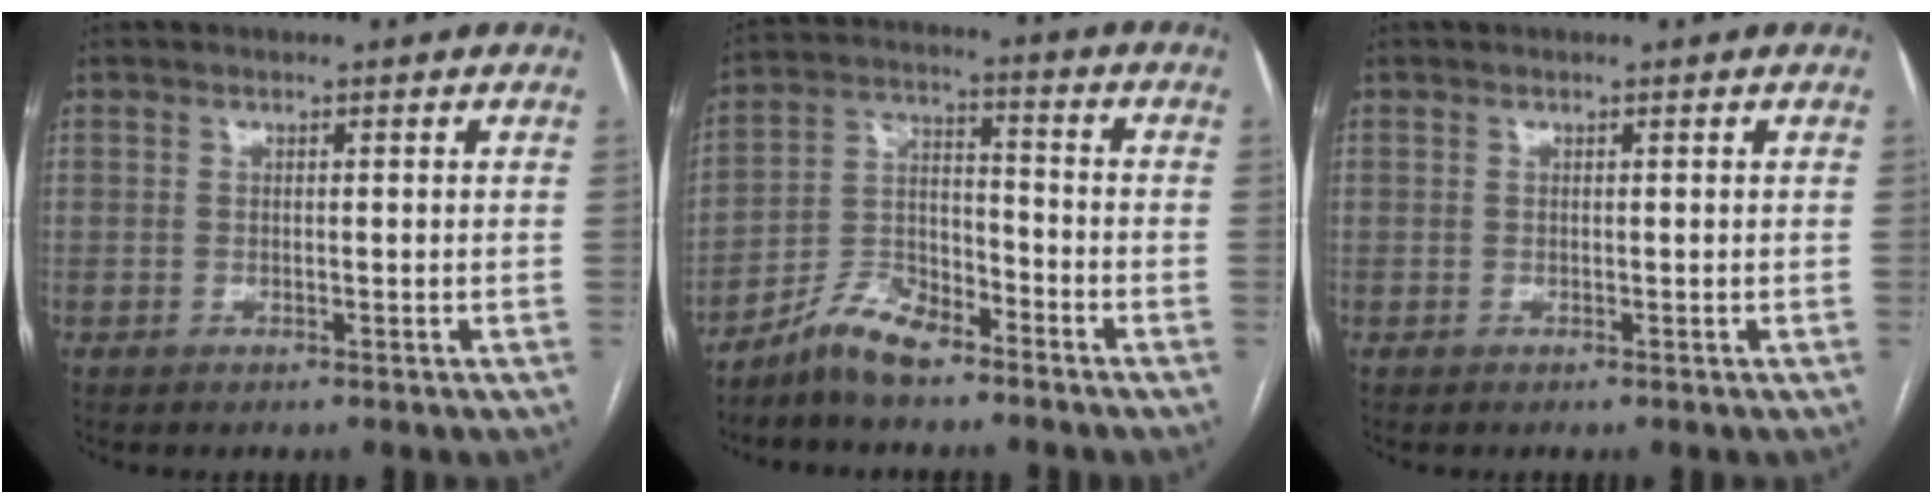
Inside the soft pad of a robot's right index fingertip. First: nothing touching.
{"total": 8.0, "force": [-6.6, 2.6, 3.8], "torque": [-0.079, 0.008, -0.129]}
{"total": 0.0}